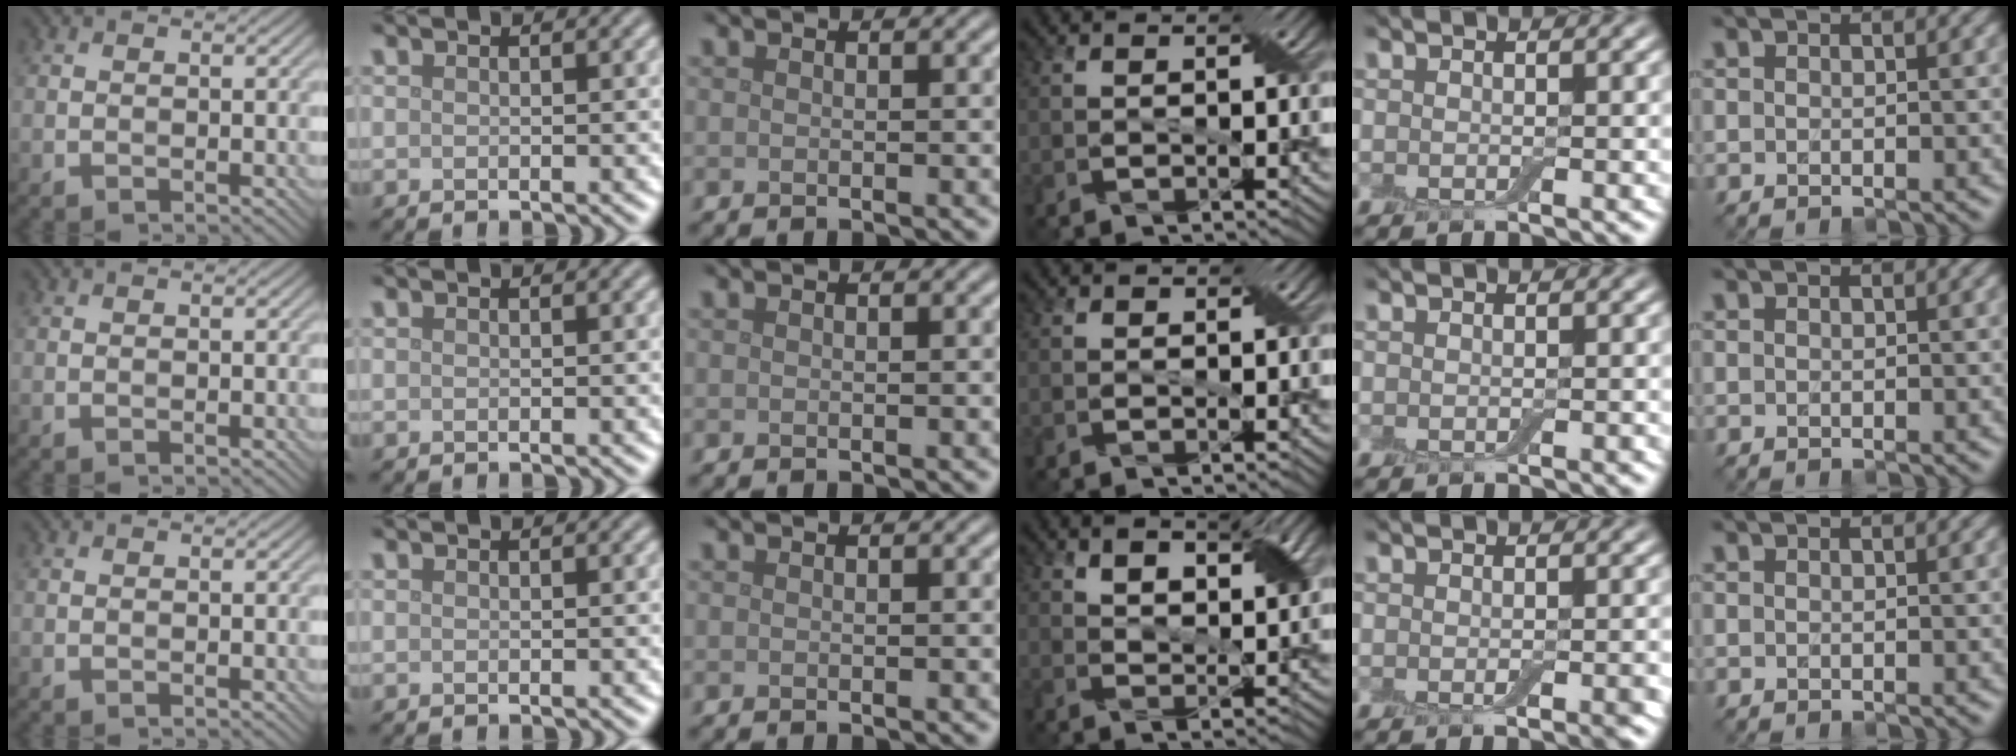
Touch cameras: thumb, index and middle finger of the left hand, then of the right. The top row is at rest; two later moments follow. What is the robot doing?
{"motion": "squeeze", "object": "air blower"}